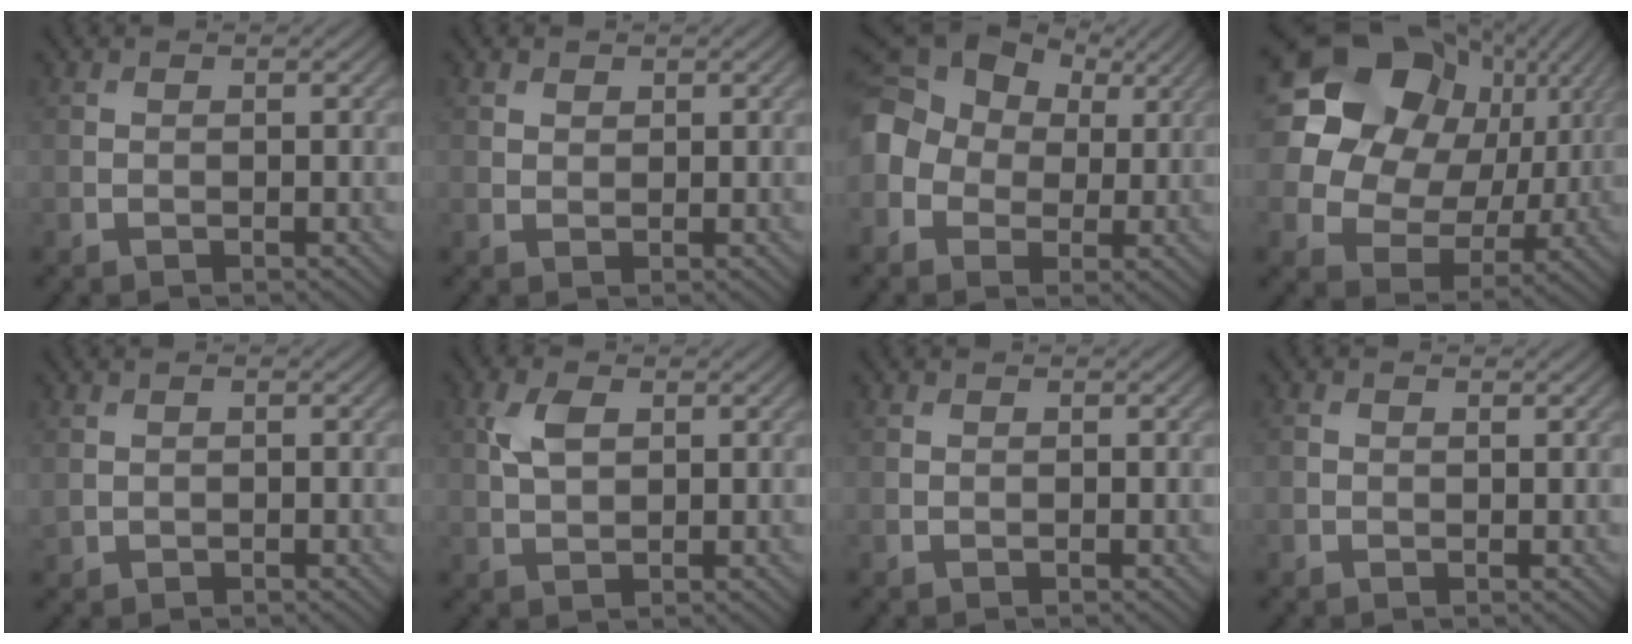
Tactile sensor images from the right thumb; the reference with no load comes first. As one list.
[{"total": 1.1, "force": [0.8, 0.8, 0.2], "torque": [-0.004, -0.002, 0.015]}, {"total": 12.5, "force": [1.7, 10.1, 7.1], "torque": [-0.193, 0.010, 0.018]}, {"total": 21.5, "force": [7.3, 17.7, 9.7], "torque": [-0.269, 0.055, 0.133]}, {"total": 0.8, "force": [0.2, 0.6, 0.5], "torque": [-0.012, -0.002, 0.008]}, {"total": 3.7, "force": [1.2, 2.1, 2.8], "torque": [-0.069, 0.005, 0.024]}, {"total": 0.0}, {"total": 0.6, "force": [0.3, 0.3, 0.4], "torque": [-0.006, 0.000, 0.002]}]